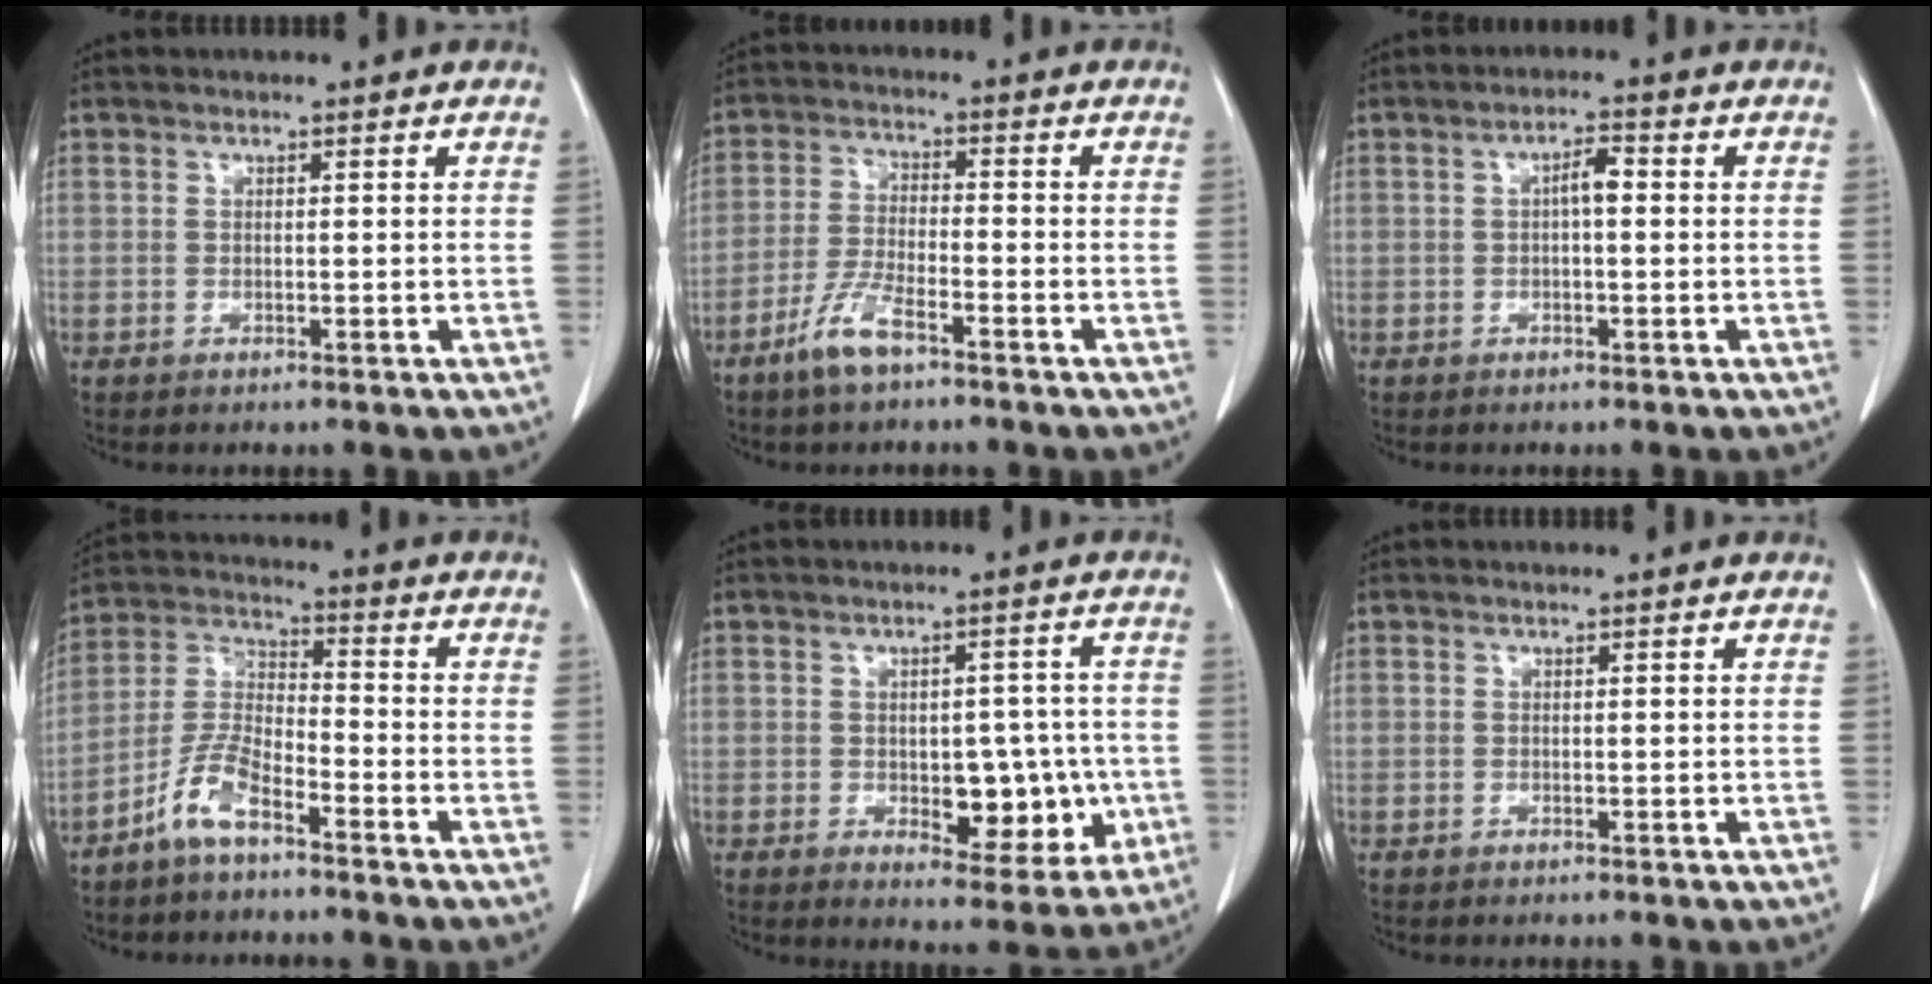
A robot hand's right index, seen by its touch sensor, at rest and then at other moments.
{"total": 6.2, "force": [-4.2, 1.2, 4.4], "torque": [-0.098, -0.006, -0.084]}
{"total": 2.8, "force": [0.1, 0.8, 2.6], "torque": [-0.043, 0.007, 0.000]}
{"total": 7.3, "force": [-5.1, 1.9, 5.0], "torque": [-0.116, 0.001, -0.108]}
{"total": 8.9, "force": [-1.7, 4.6, 7.4], "torque": [-0.076, 0.011, -0.010]}
{"total": 0.0}